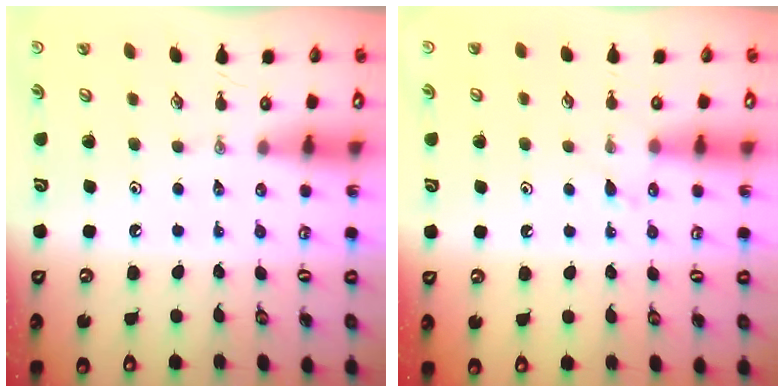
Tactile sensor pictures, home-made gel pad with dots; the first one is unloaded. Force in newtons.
{"total": 4.5, "press": 4.5, "slide": 0.4}